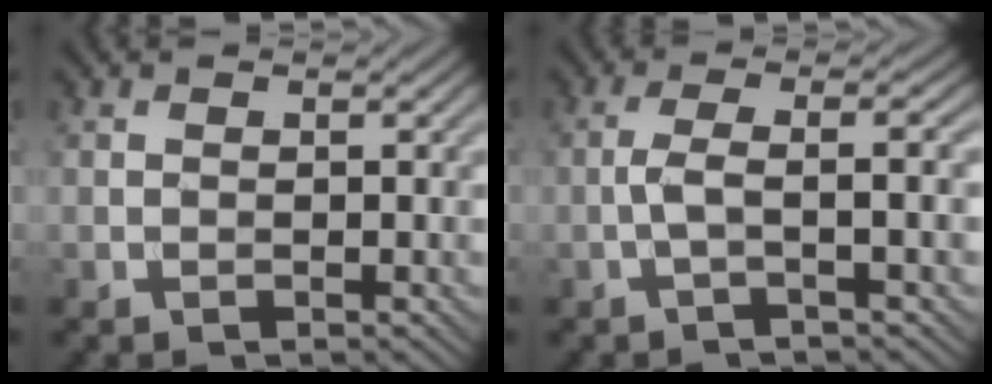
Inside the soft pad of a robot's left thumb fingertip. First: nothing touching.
{"total": 4.0, "force": [-0.9, 0.8, 3.8], "torque": [-0.063, 0.010, -0.031]}